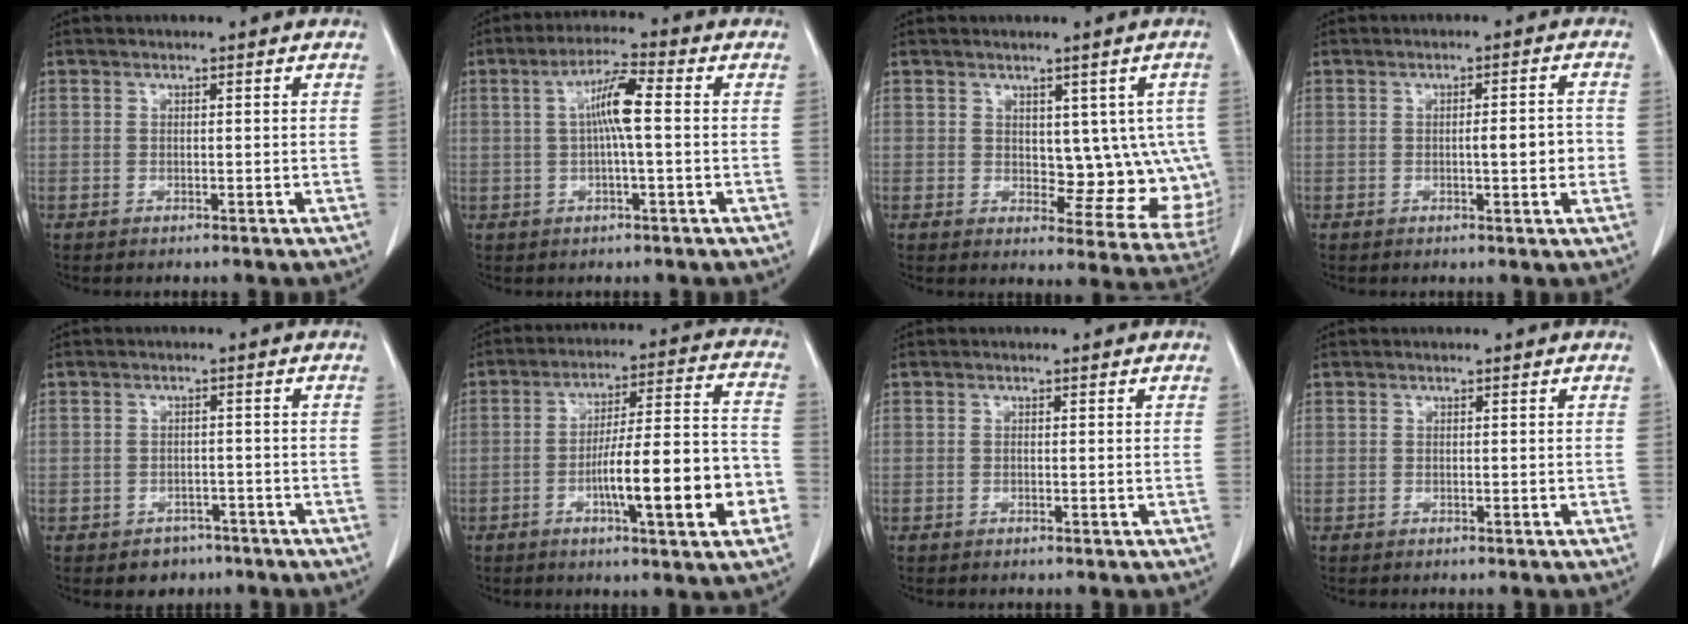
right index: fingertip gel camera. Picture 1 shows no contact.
{"total": 6.3, "force": [0.5, 0.4, 6.3], "torque": [-0.119, 0.013, 0.006]}
{"total": 9.5, "force": [1.1, 5.5, 7.7], "torque": [-0.063, 0.001, 0.024]}
{"total": 4.2, "force": [-0.5, 0.7, 4.1], "torque": [-0.063, 0.004, -0.005]}
{"total": 3.5, "force": [-2.3, 2.6, 0.6], "torque": [-0.004, 0.011, -0.026]}
{"total": 16.1, "force": [-5.0, 1.7, 15.2], "torque": [-0.235, 0.011, -0.074]}
{"total": 0.0}
{"total": 0.0}